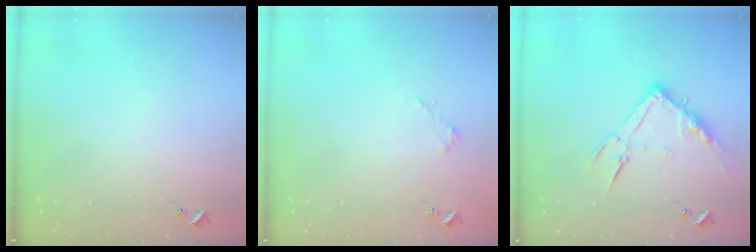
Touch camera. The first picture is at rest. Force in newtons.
{"total": 1.8, "press": 1.8, "slide": 0.2}
{"total": 13.9, "press": 13.8, "slide": 0.9}